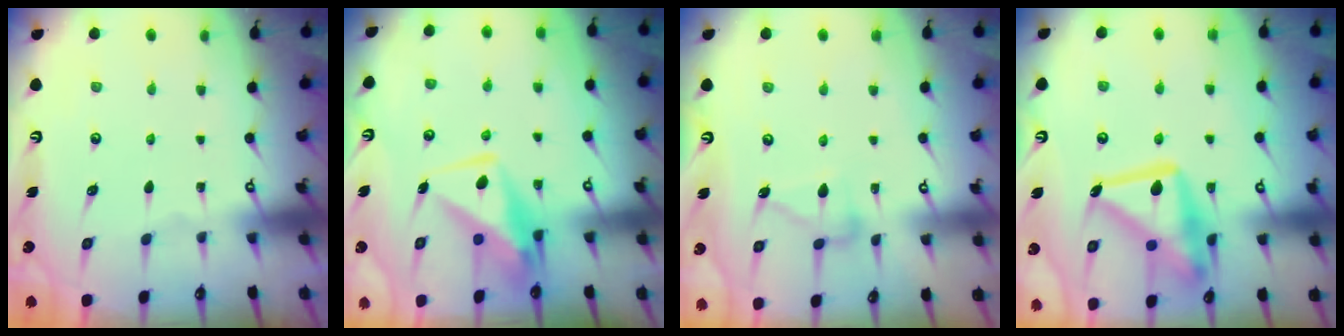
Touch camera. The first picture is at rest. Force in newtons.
{"total": 7.5, "press": 7.5, "slide": 0.9}
{"total": 10.4, "press": 10.4, "slide": 0.5}
{"total": 19.2, "press": 19.2, "slide": 1.8}